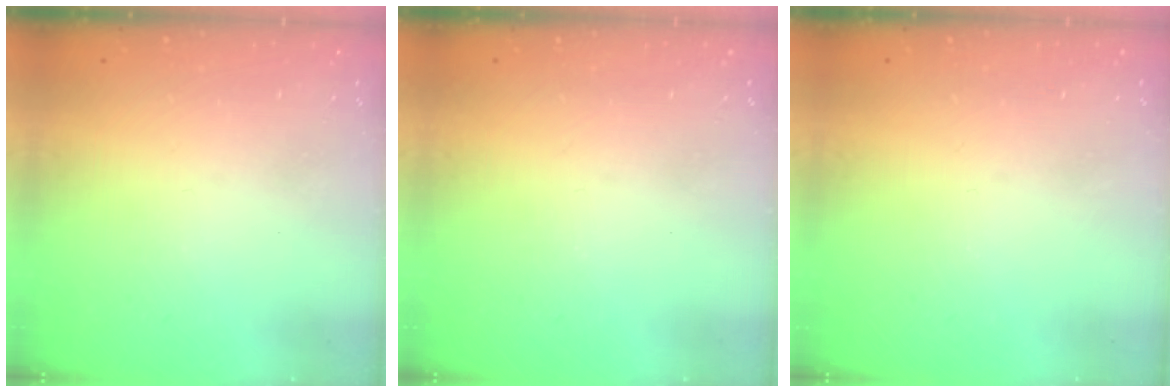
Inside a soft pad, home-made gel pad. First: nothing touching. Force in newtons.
{"total": 0.0}
{"total": 0.0}